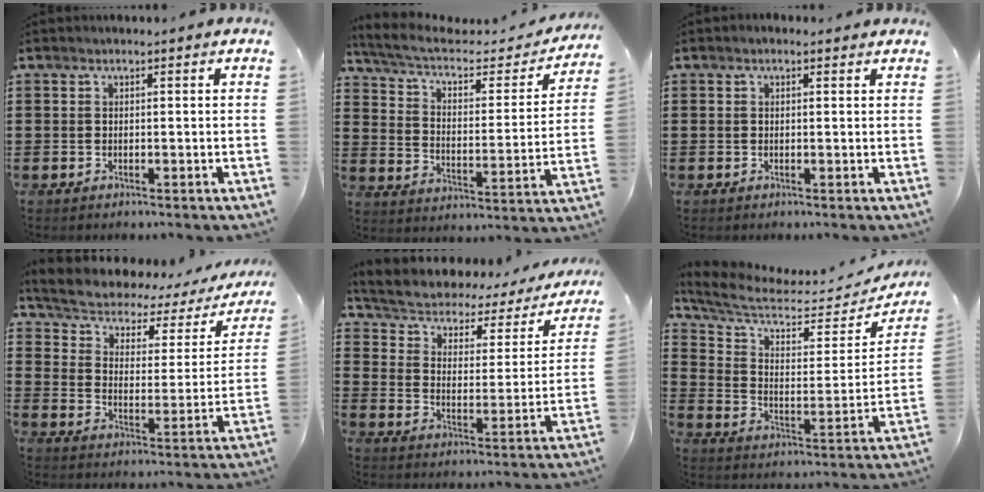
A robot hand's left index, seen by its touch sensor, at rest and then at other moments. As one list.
[{"total": 5.8, "force": [4.2, 2.0, 3.5], "torque": [-0.088, -0.026, 0.068]}, {"total": 0.7, "force": [0.0, 0.3, 0.6], "torque": [-0.011, 0.004, -0.001]}, {"total": 3.8, "force": [2.9, 1.6, 1.9], "torque": [-0.057, -0.028, 0.041]}, {"total": 3.4, "force": [2.2, 2.0, 1.7], "torque": [-0.050, -0.023, 0.028]}, {"total": 6.5, "force": [5.3, 1.7, 3.3], "torque": [-0.099, -0.050, 0.087]}]